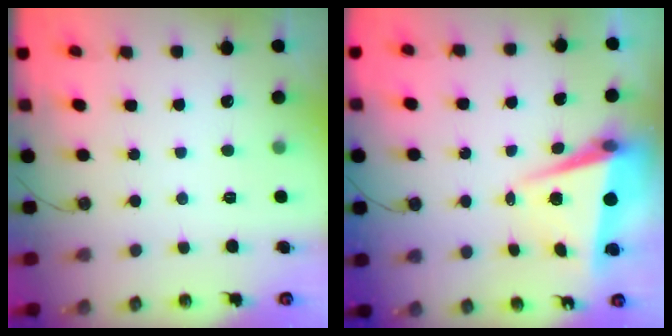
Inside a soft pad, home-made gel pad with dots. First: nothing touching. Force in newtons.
{"total": 6.6, "press": 6.4, "slide": 1.6}